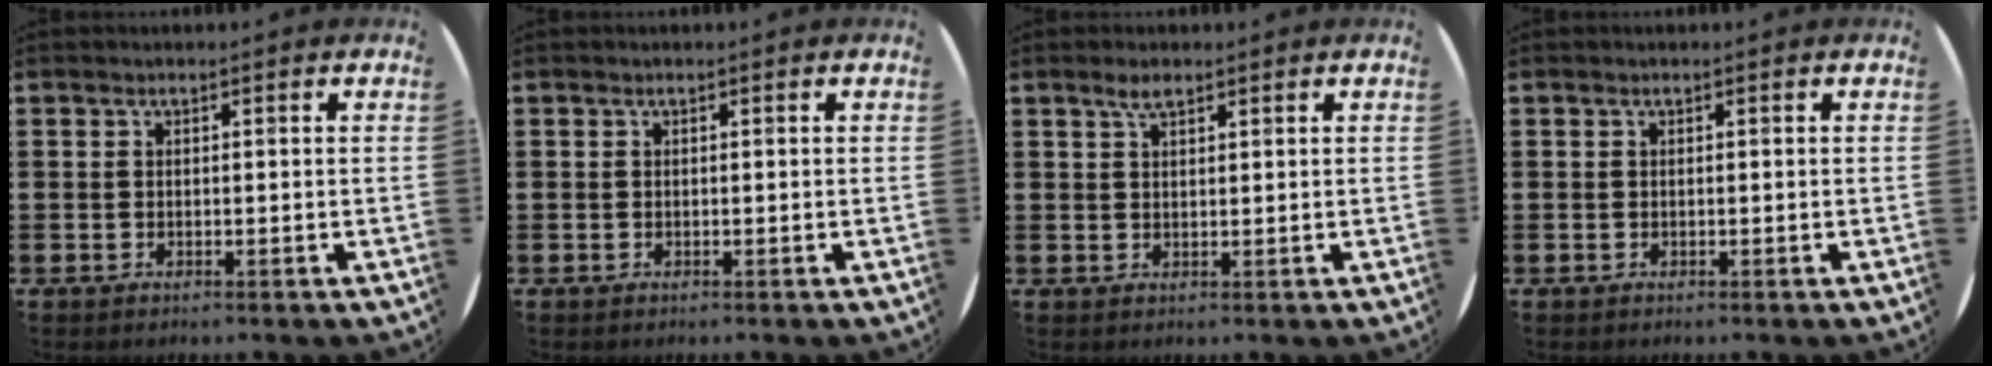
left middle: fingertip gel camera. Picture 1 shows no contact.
{"total": 0.0}
{"total": 2.0, "force": [1.5, 0.6, 1.2], "torque": [-0.019, 0.001, 0.024]}
{"total": 0.0}